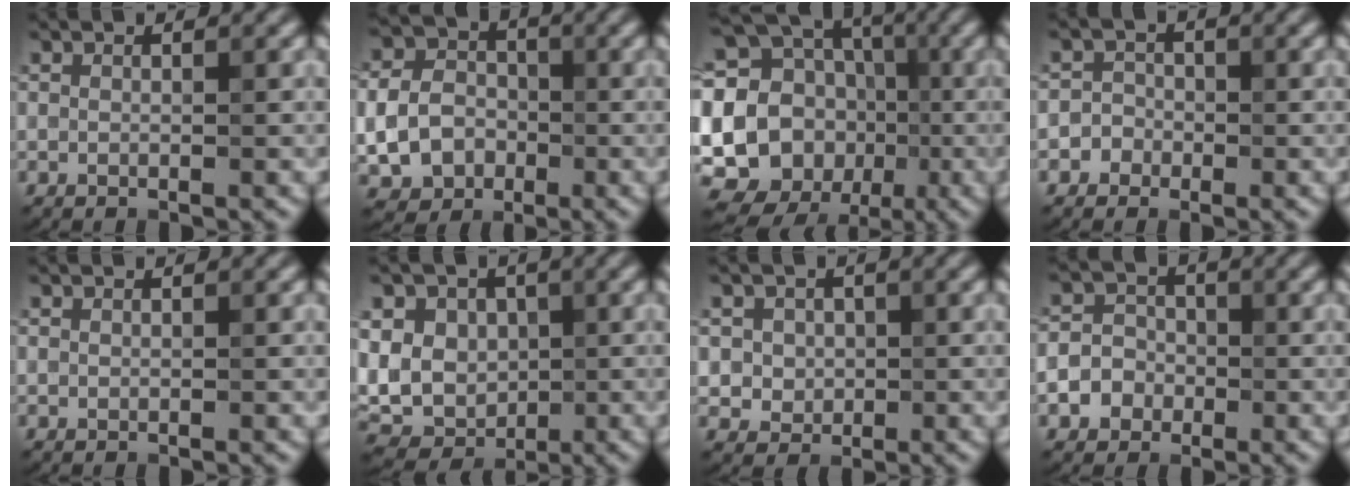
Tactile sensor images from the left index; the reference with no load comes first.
{"total": 6.4, "force": [-1.2, 5.3, 3.3], "torque": [-0.069, -0.012, -0.025]}
{"total": 17.8, "force": [-1.3, 15.7, 8.2], "torque": [-0.202, 0.031, -0.040]}
{"total": 2.6, "force": [-1.3, 2.2, 0.1], "torque": [0.036, 0.010, -0.035]}
{"total": 0.0}
{"total": 12.4, "force": [1.2, 10.2, 7.0], "torque": [-0.125, 0.037, -0.007]}
{"total": 3.5, "force": [0.8, 3.2, 1.2], "torque": [-0.013, 0.014, 0.013]}
{"total": 4.3, "force": [-1.6, 3.9, 1.0], "torque": [0.006, 0.011, -0.043]}